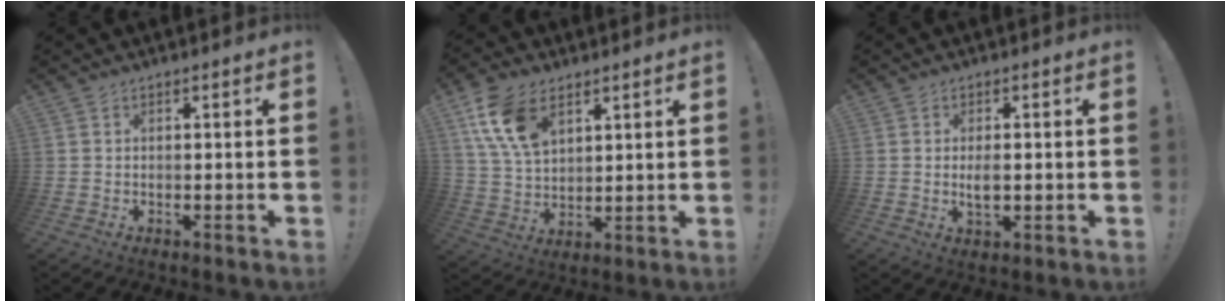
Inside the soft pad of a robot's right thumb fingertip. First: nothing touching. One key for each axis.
{"total": 13.9, "fx": 7.2, "fy": 8.4, "fz": 8.4, "tx": -0.169, "ty": -0.020, "tz": 0.140}
{"total": 3.6, "fx": -0.1, "fy": 1.9, "fz": 3.0, "tx": -0.045, "ty": -0.002, "tz": -0.005}